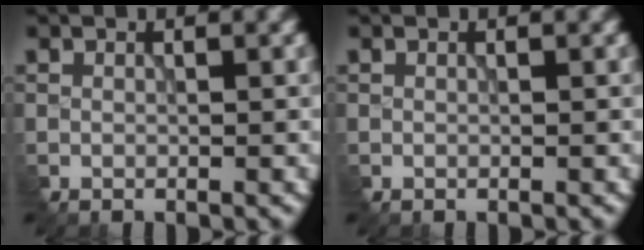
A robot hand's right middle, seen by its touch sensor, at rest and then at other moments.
{"total": 0.0}